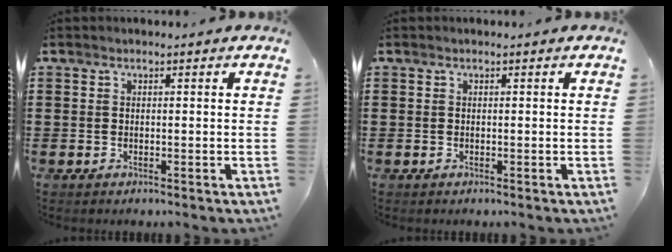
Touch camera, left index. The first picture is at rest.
{"total": 0.0}